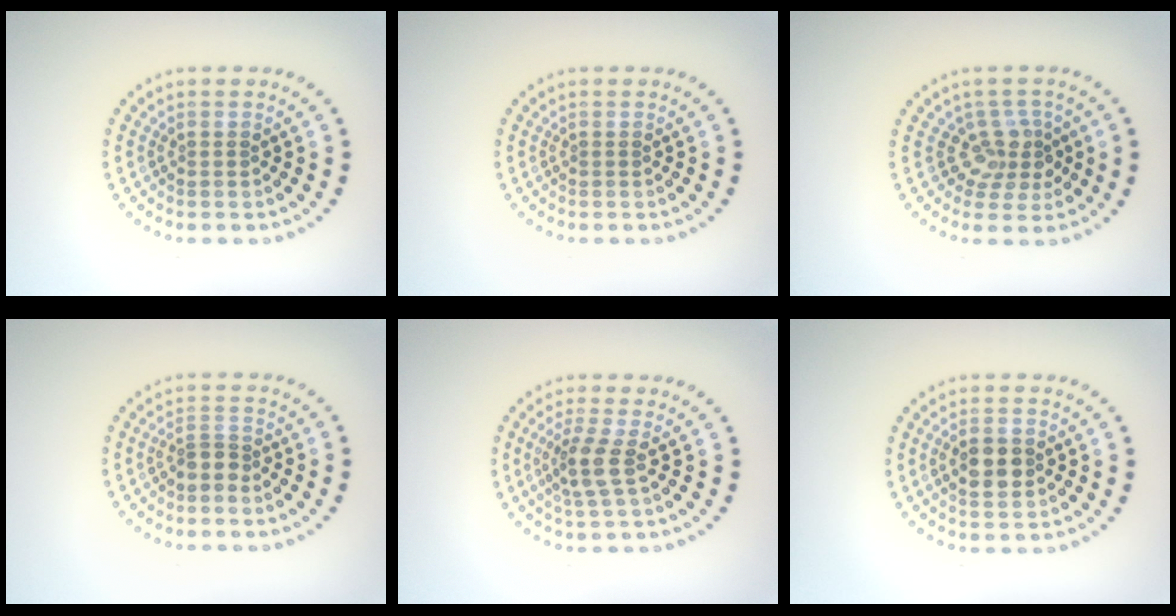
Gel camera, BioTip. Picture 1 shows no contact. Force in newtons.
{"total": 0.0}
{"total": 2.9, "press": 2.2, "slide": 1.8}
{"total": 1.9, "press": 1.3, "slide": 1.3}
{"total": 2.6, "press": 2.0, "slide": 1.7}
{"total": 3.2, "press": 3.2, "slide": 0.2}